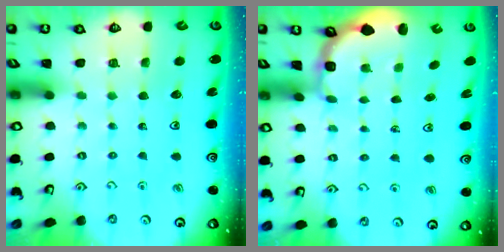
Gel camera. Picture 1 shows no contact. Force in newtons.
{"total": 2.4, "press": 2.0, "slide": 1.3}